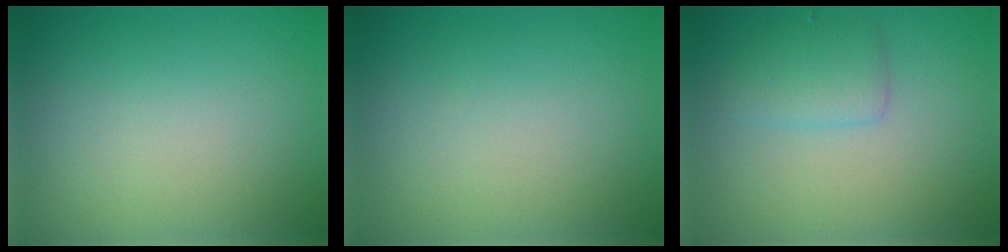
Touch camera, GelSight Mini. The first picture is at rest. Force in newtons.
{"total": 0.0}
{"total": 2.1, "press": 2.1, "slide": 0.2}